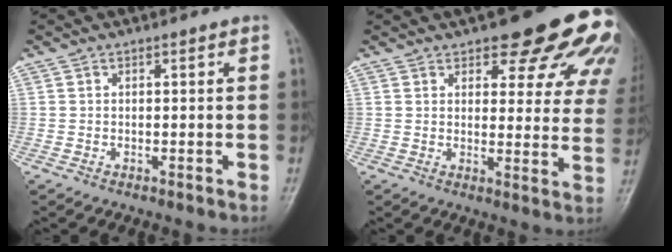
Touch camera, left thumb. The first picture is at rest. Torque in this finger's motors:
{"motor_torque": [1.19, 0.93, 1.47, -1.30, 0.08]}